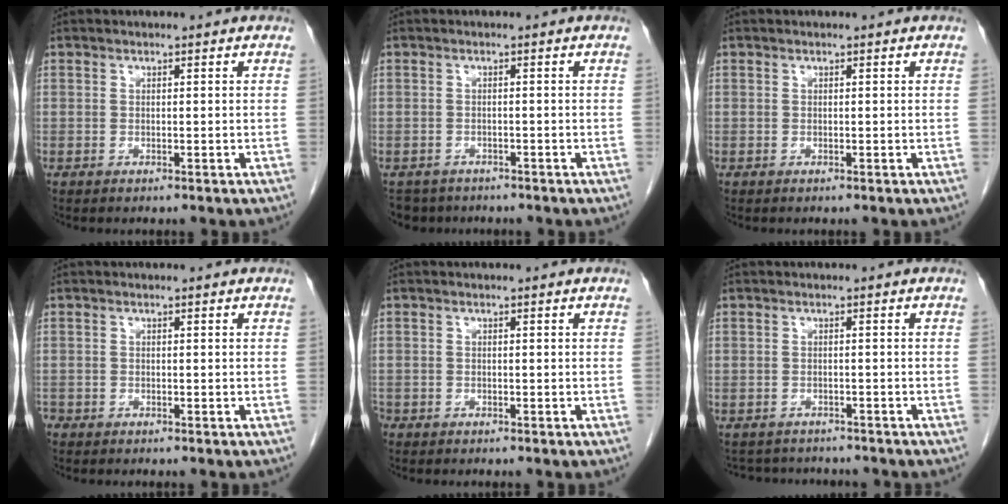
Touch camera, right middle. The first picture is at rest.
{"total": 4.4, "force": [-3.7, 2.3, 0.1], "torque": [-0.001, -0.003, -0.058]}
{"total": 0.0}
{"total": 1.1, "force": [-0.9, 0.6, 0.2], "torque": [-0.008, -0.001, -0.016]}
{"total": 1.1, "force": [-0.9, 0.6, 0.2], "torque": [-0.009, -0.001, -0.017]}
{"total": 6.3, "force": [-6.0, 1.7, 1.0], "torque": [-0.015, 0.003, -0.078]}